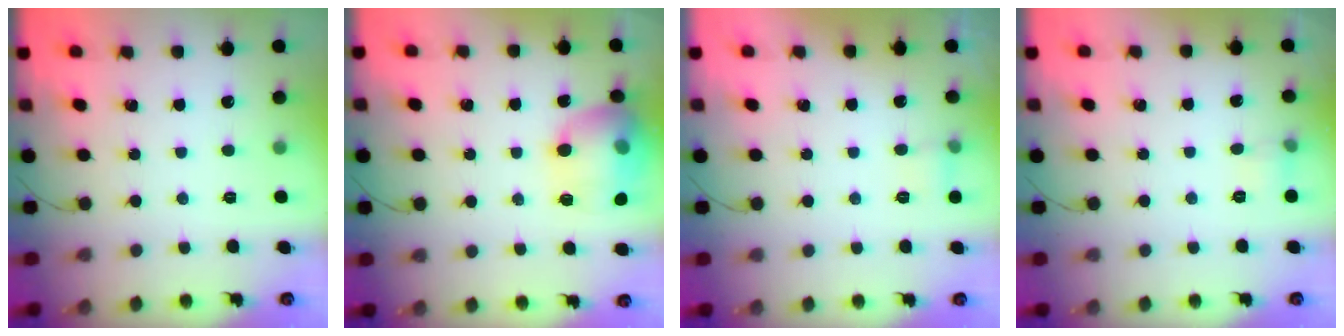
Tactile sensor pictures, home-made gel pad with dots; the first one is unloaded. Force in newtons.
{"total": 16.5, "press": 16.5, "slide": 1.3}
{"total": 4.3, "press": 4.1, "slide": 1.1}
{"total": 4.7, "press": 4.5, "slide": 1.3}